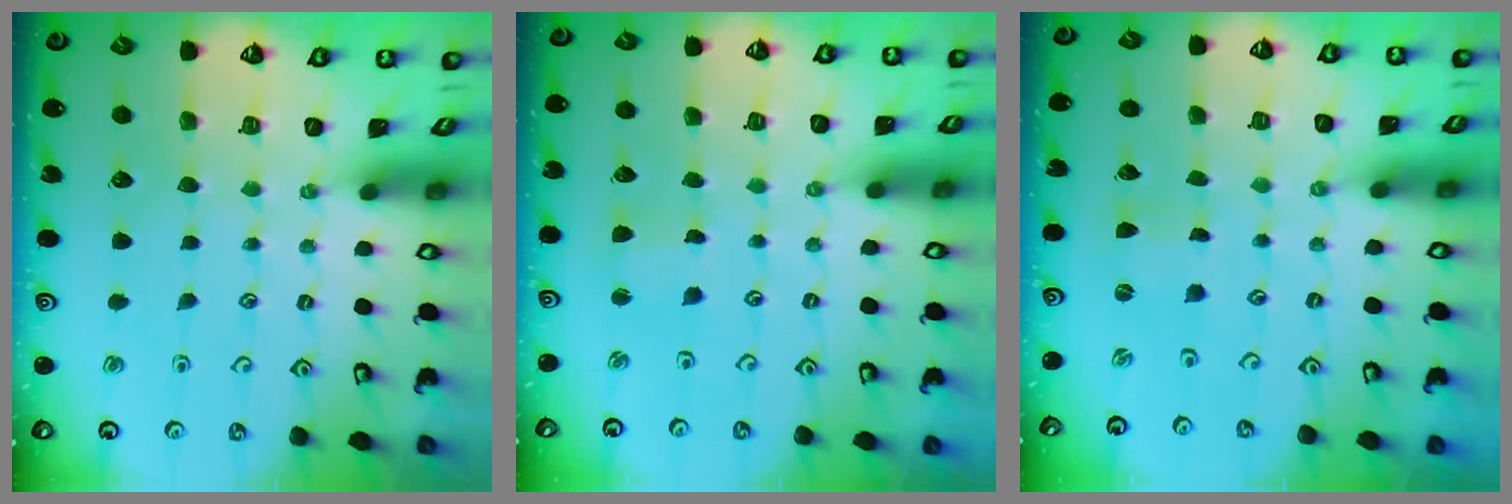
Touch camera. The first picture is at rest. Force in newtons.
{"total": 2.7, "press": 2.7, "slide": 0.3}
{"total": 0.0}